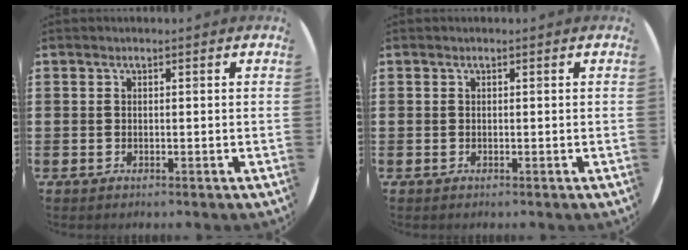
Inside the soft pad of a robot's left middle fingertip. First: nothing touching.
{"total": 0.0}